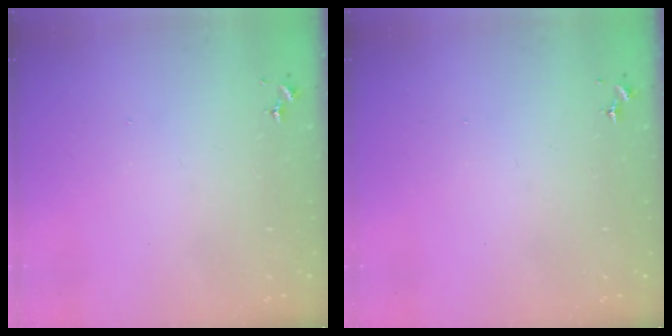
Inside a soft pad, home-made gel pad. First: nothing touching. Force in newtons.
{"total": 0.0}